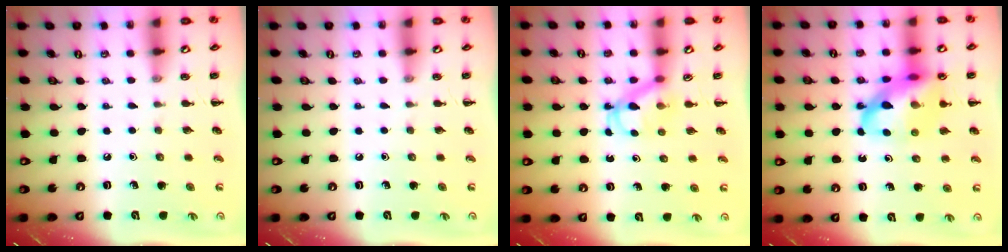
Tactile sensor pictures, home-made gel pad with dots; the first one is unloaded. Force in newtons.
{"total": 0.0}
{"total": 4.3, "press": 4.2, "slide": 0.7}
{"total": 15.9, "press": 15.4, "slide": 3.8}